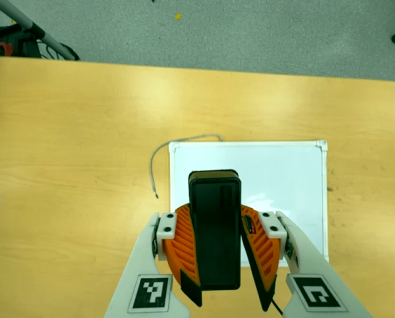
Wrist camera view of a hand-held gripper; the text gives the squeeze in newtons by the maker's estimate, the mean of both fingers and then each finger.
{"total": 9.9, "left": 9.7, "right": 10.0}